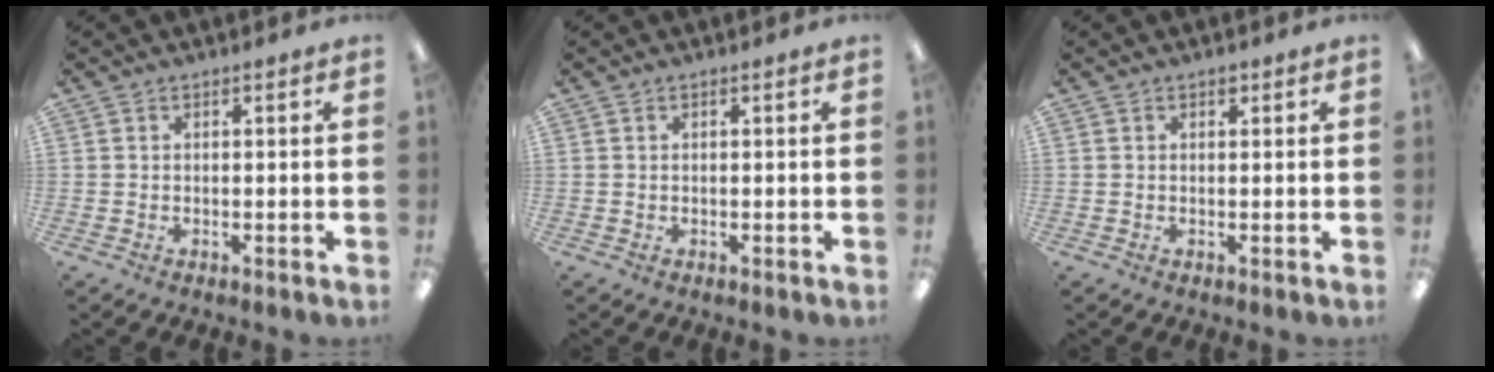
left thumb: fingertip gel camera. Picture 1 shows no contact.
{"total": 0.0}
{"total": 0.8, "force": [0.6, 0.5, 0.4], "torque": [-0.001, -0.002, 0.008]}